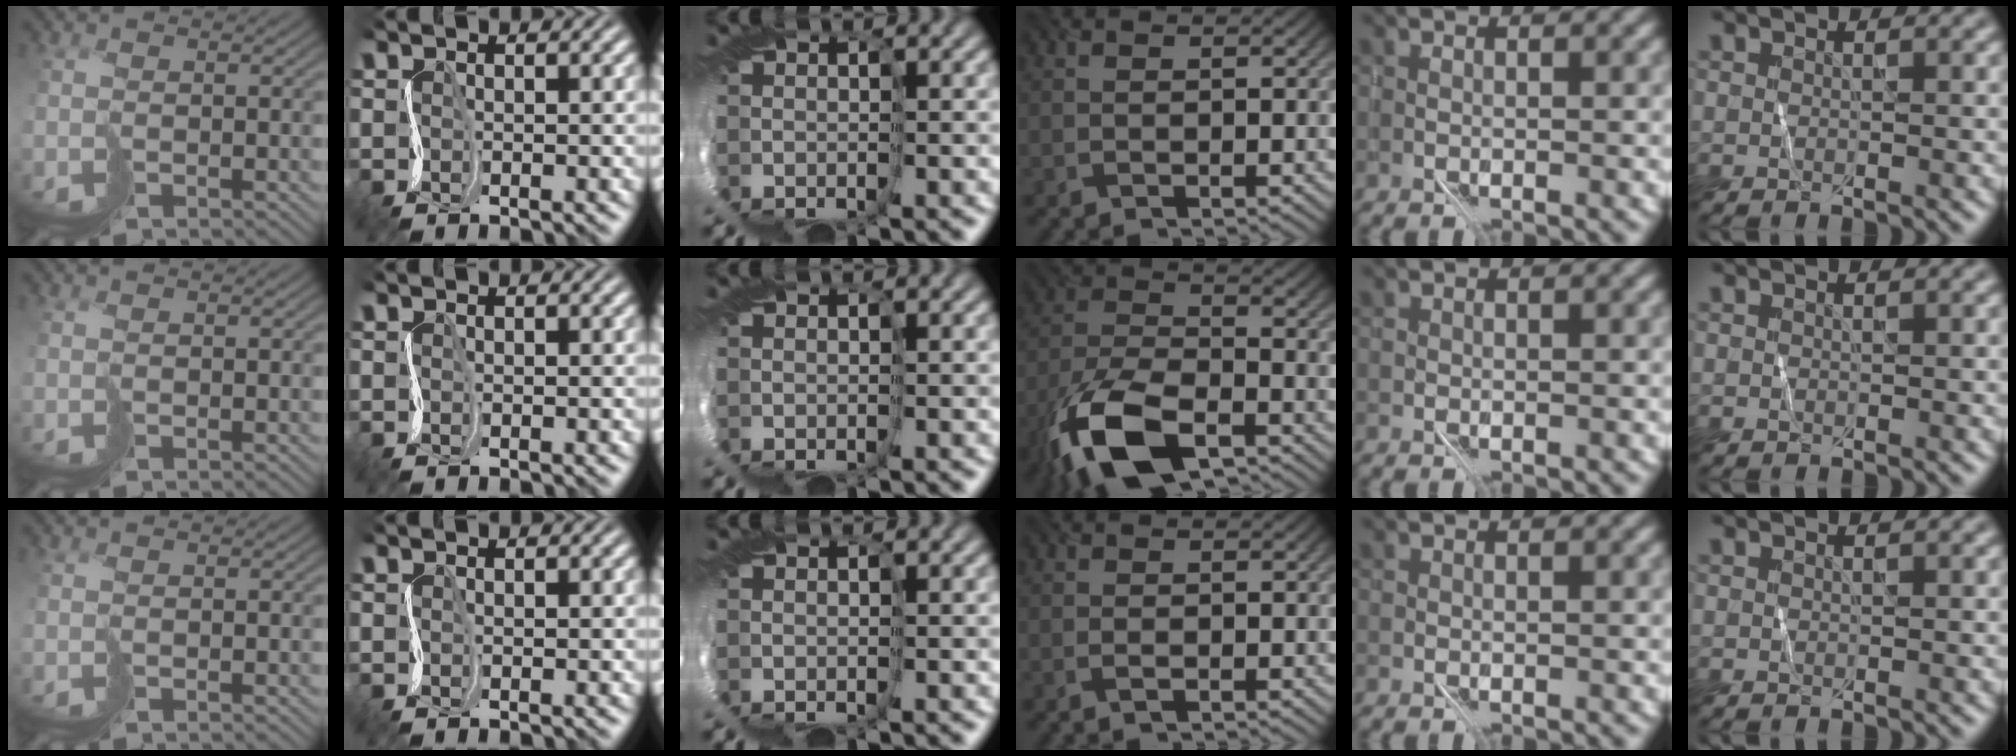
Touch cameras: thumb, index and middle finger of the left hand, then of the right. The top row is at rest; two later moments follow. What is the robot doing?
{"motion": "cut", "object": "paper bag"}